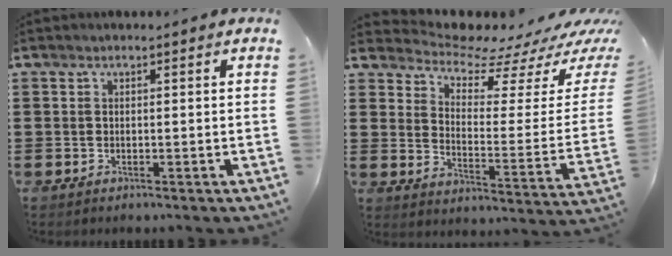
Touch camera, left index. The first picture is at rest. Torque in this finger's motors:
{"motor_torque": [-0.88, -0.74, 0.19, -0.01]}